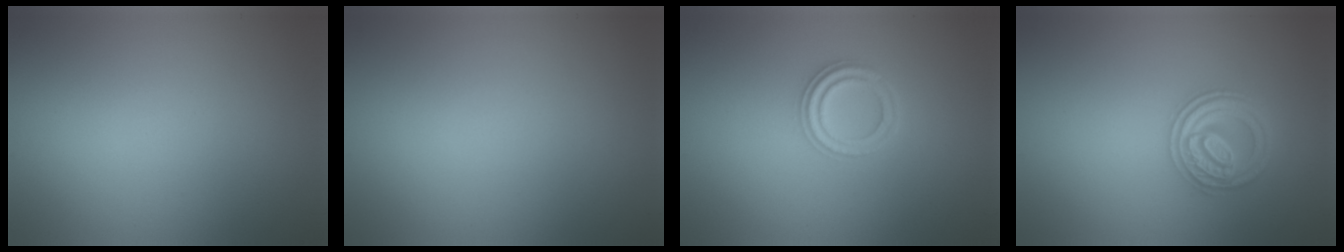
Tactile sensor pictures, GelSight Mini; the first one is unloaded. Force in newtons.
{"total": 0.0}
{"total": 2.3, "press": 2.3, "slide": 0.3}
{"total": 3.1, "press": 3.0, "slide": 0.6}